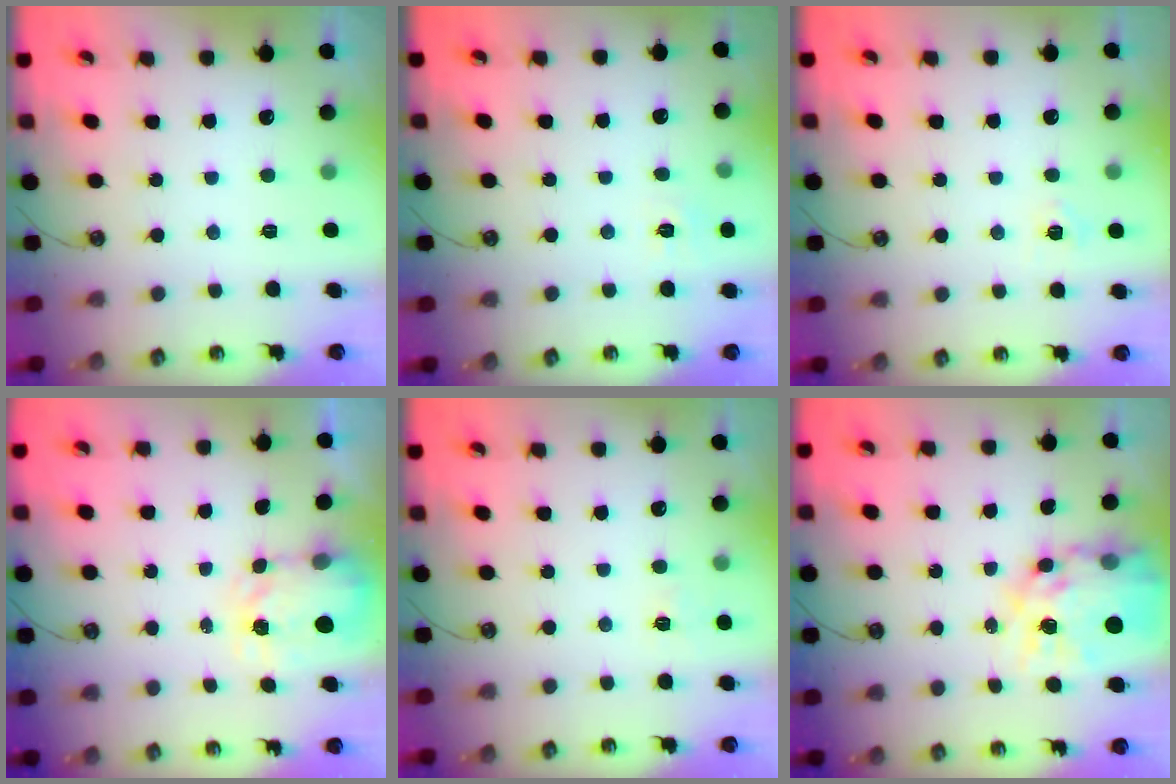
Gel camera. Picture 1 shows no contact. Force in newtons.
{"total": 5.3, "press": 5.3, "slide": 0.6}
{"total": 4.2, "press": 4.2, "slide": 0.6}
{"total": 3.6, "press": 3.5, "slide": 0.5}
{"total": 2.9, "press": 2.9, "slide": 0.4}
{"total": 18.6, "press": 18.6, "slide": 1.8}